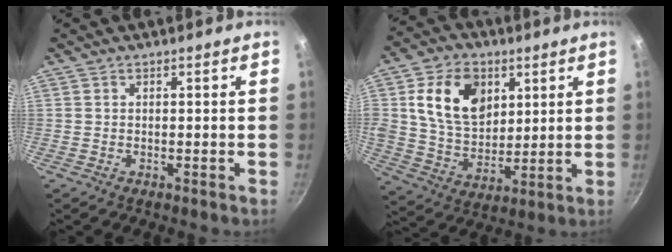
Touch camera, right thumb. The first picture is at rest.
{"total": 15.6, "force": [5.0, 11.1, 9.8], "torque": [-0.143, -0.016, 0.091]}